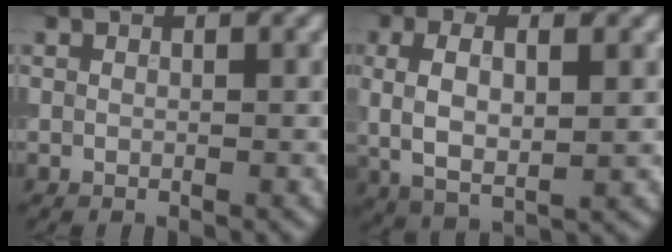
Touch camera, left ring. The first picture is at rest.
{"total": 5.6, "force": [0.6, 2.5, 5.0], "torque": [-0.099, 0.000, 0.009]}